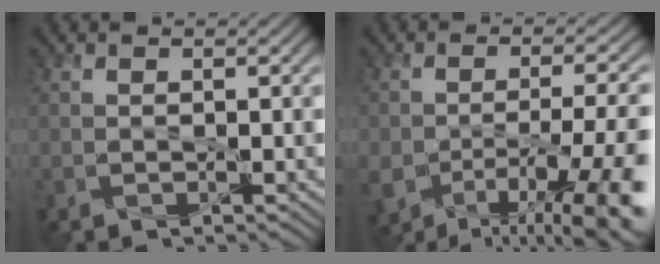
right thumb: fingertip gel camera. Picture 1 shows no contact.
{"total": 13.8, "force": [-6.9, 6.1, 10.2], "torque": [-0.167, -0.037, -0.102]}